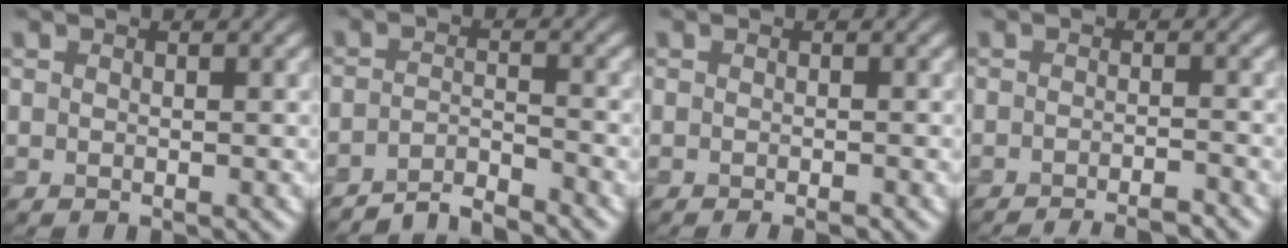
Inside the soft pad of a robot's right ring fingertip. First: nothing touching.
{"total": 3.1, "force": [-3.0, 0.4, 0.9], "torque": [-0.009, 0.004, -0.063]}
{"total": 1.3, "force": [-0.9, 0.2, 0.9], "torque": [-0.012, -0.005, -0.011]}
{"total": 3.9, "force": [-3.4, 0.5, 1.8], "torque": [-0.022, 0.001, -0.050]}